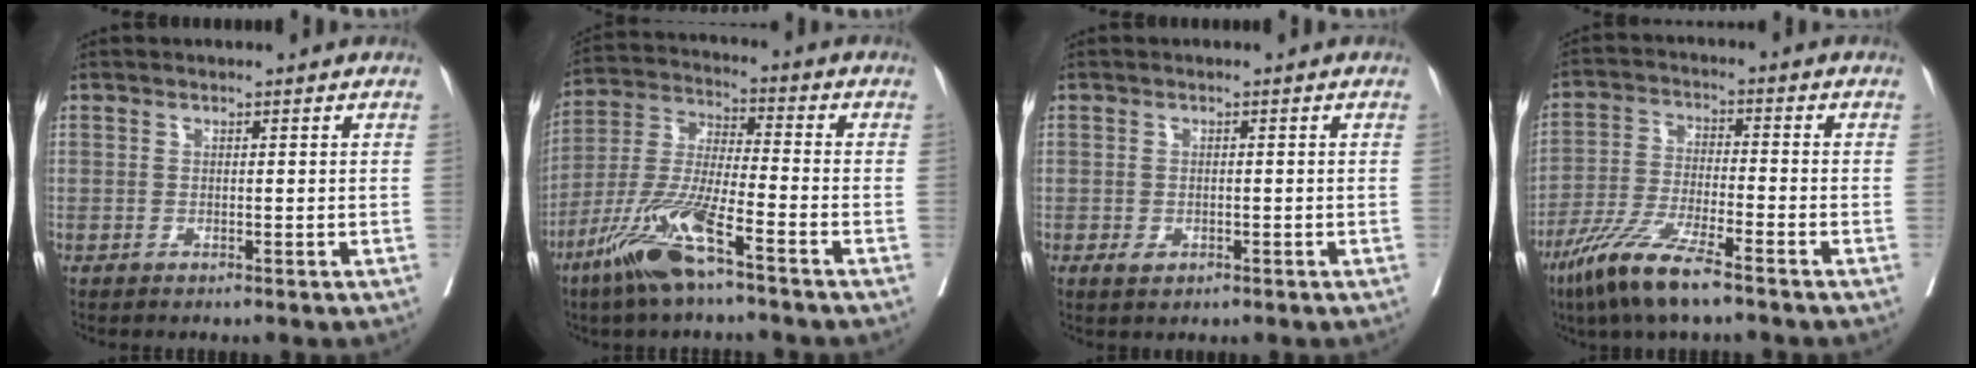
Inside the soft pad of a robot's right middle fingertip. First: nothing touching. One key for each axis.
{"total": 12.8, "fx": -7.7, "fy": 1.4, "fz": 10.1, "tx": -0.219, "ty": -0.025, "tz": -0.153}
{"total": 1.7, "fx": -0.7, "fy": 1.1, "fz": 1.1, "tx": -0.016, "ty": 0.001, "tz": -0.004}
{"total": 10.1, "fx": -7.0, "fy": 0.9, "fz": 7.3, "tx": -0.153, "ty": -0.027, "tz": -0.136}